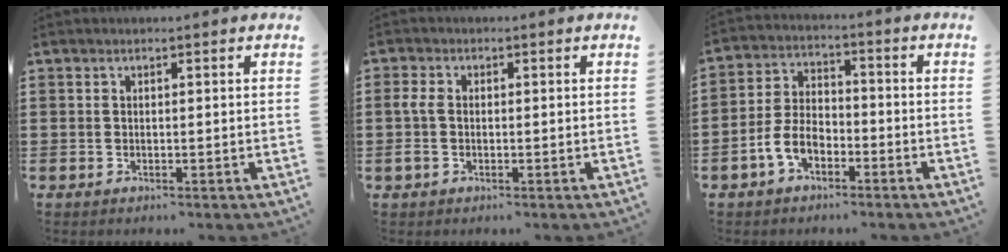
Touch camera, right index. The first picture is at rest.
{"total": 2.5, "force": [-0.4, 1.6, 1.9], "torque": [-0.053, -0.003, -0.013]}
{"total": 5.9, "force": [-3.0, 3.3, 3.8], "torque": [-0.094, 0.003, -0.062]}